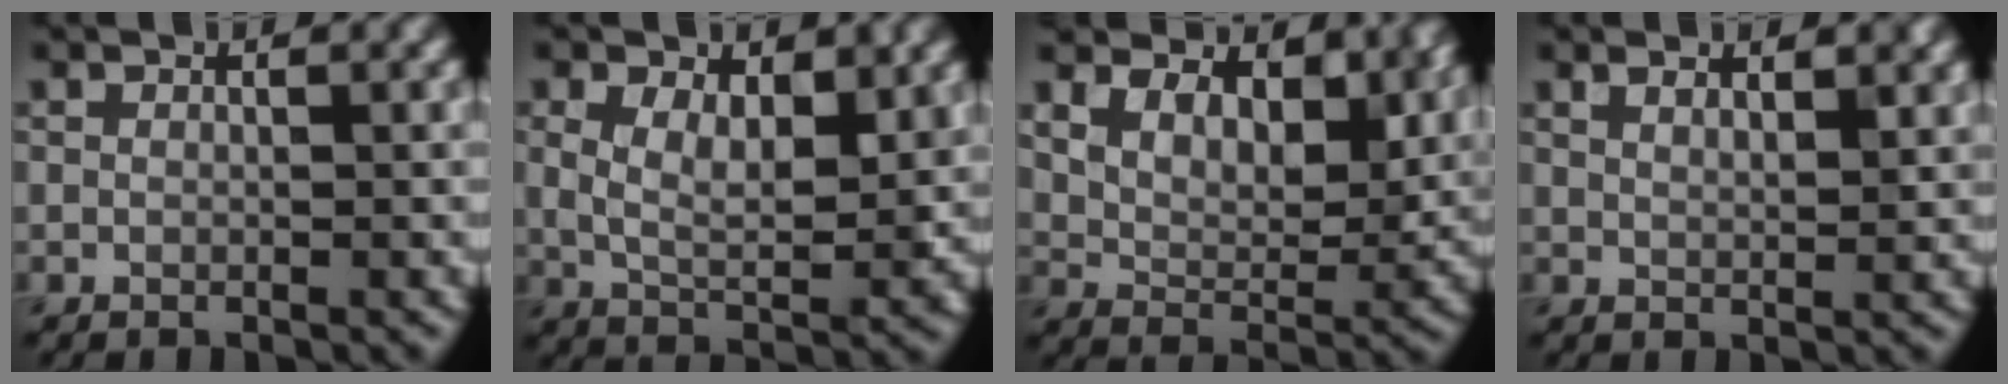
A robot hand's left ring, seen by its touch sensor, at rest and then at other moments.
{"total": 5.0, "force": [1.8, 2.6, 3.8], "torque": [-0.075, -0.007, 0.032]}
{"total": 8.8, "force": [5.4, 5.1, 4.7], "torque": [-0.089, 0.007, 0.081]}
{"total": 2.6, "force": [1.8, 0.9, 1.7], "torque": [-0.013, 0.001, 0.020]}